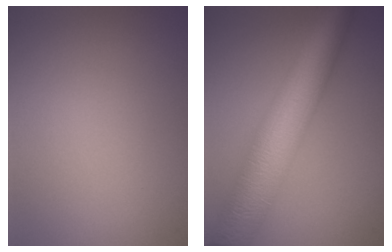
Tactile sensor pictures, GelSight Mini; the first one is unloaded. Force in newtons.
{"total": 10.5, "press": 10.4, "slide": 0.2}